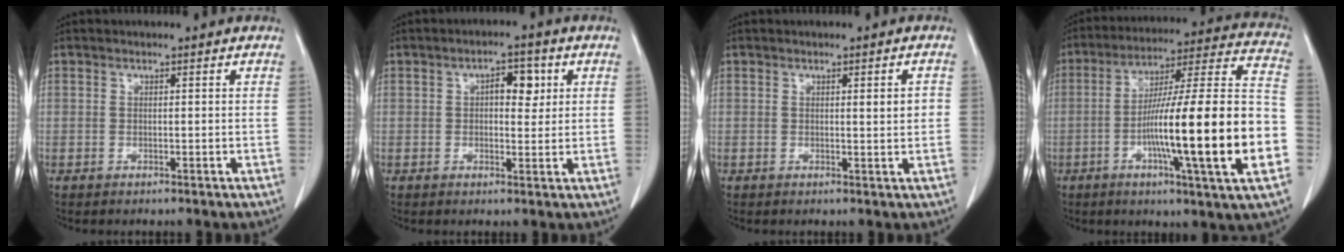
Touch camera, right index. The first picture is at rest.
{"total": 4.5, "force": [1.3, 2.2, 3.7], "torque": [-0.054, 0.011, 0.017]}
{"total": 2.4, "force": [0.4, 0.4, 2.3], "torque": [-0.032, 0.001, 0.007]}
{"total": 24.0, "force": [-5.9, 0.4, 23.3], "torque": [-0.323, 0.001, -0.100]}